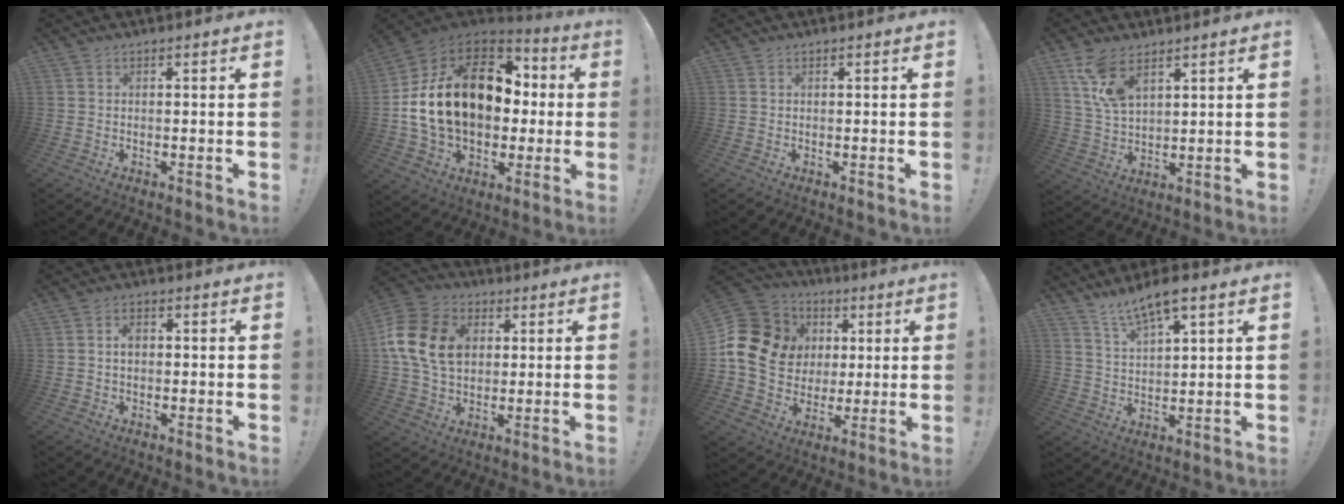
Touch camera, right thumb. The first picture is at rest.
{"total": 23.5, "force": [2.7, 16.2, 16.7], "torque": [-0.285, 0.011, 0.077]}
{"total": 0.0}
{"total": 9.9, "force": [6.1, 4.8, 6.2], "torque": [-0.115, -0.019, 0.118]}
{"total": 2.8, "force": [-0.1, 1.9, 2.1], "torque": [-0.033, 0.005, -0.004]}
{"total": 17.4, "force": [3.4, 13.1, 10.8], "torque": [-0.198, 0.001, 0.066]}
{"total": 18.1, "force": [2.9, 15.3, 9.2], "torque": [-0.172, 0.001, 0.077]}
{"total": 8.8, "force": [6.8, 1.9, 5.4], "torque": [-0.093, -0.038, 0.120]}